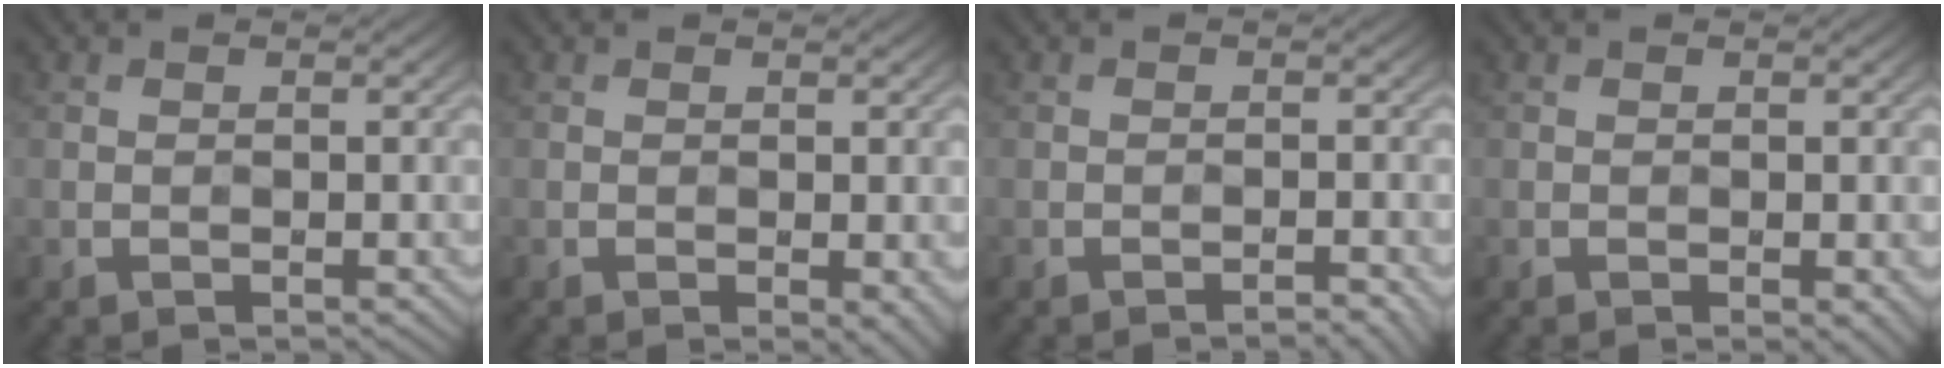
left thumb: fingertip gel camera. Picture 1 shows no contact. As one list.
[{"total": 1.5, "force": [-0.2, 0.6, 1.3], "torque": [-0.020, -0.007, -0.001]}, {"total": 1.3, "force": [-1.0, 0.1, 0.9], "torque": [-0.009, 0.007, -0.016]}, {"total": 0.9, "force": [-0.1, 0.2, 0.8], "torque": [-0.016, -0.005, -0.001]}]